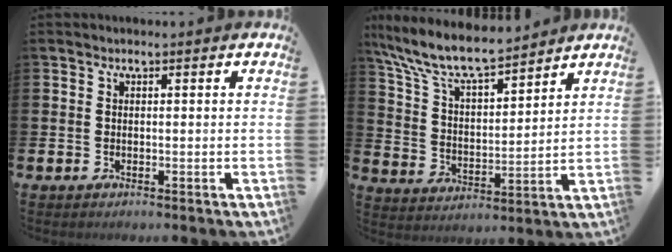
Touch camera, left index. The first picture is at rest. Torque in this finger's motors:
{"motor_torque": [0.18, -0.30, 0.94, 0.21]}